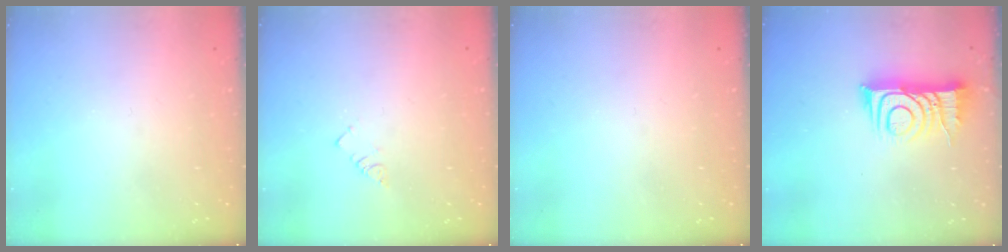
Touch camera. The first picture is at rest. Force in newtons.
{"total": 2.9, "press": 2.9, "slide": 0.4}
{"total": 0.0}
{"total": 10.8, "press": 10.8, "slide": 1.0}